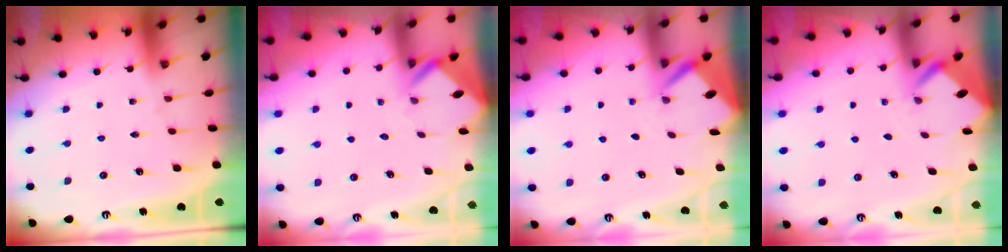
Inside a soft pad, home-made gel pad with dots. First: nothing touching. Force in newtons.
{"total": 2.7, "press": 2.7, "slide": 0.2}
{"total": 2.6, "press": 2.5, "slide": 0.3}
{"total": 2.3, "press": 2.3, "slide": 0.2}